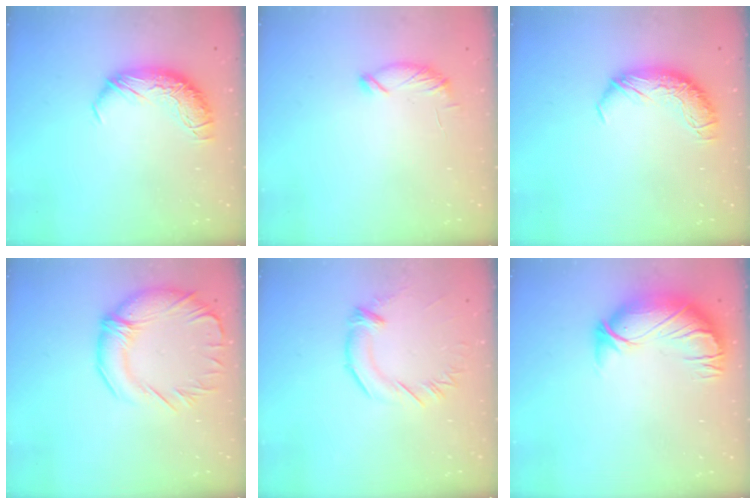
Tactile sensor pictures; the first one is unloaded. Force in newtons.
{"total": 6.1, "press": 6.1, "slide": 0.4}
{"total": 0.0}
{"total": 5.4, "press": 4.8, "slide": 2.6}
{"total": 2.3, "press": 2.3, "slide": 0.6}
{"total": 2.8, "press": 0.3, "slide": 2.8}